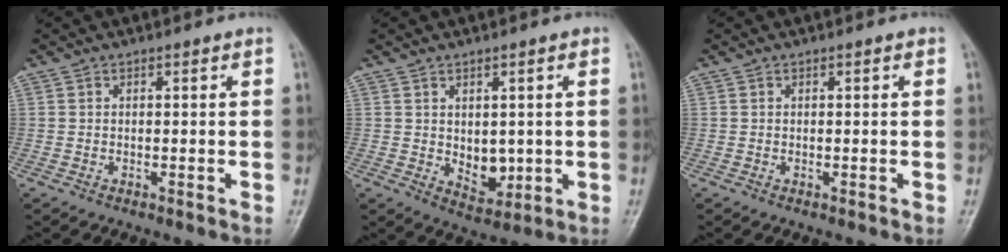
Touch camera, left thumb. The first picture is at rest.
{"total": 6.1, "force": [-0.1, 4.1, 4.5], "torque": [-0.042, -0.014, 0.015]}
{"total": 0.0}